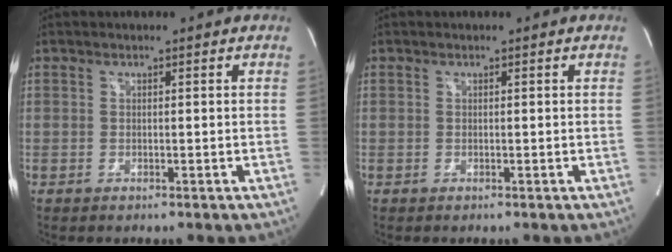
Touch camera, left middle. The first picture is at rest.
{"total": 0.0}